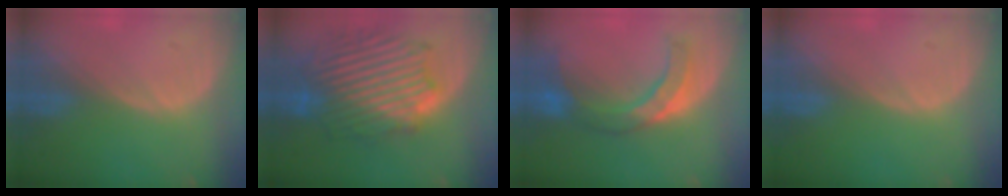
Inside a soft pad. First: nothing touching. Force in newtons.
{"total": 13.1, "press": 13.0, "slide": 1.1}
{"total": 7.6, "press": 7.6, "slide": 0.7}
{"total": 0.0}